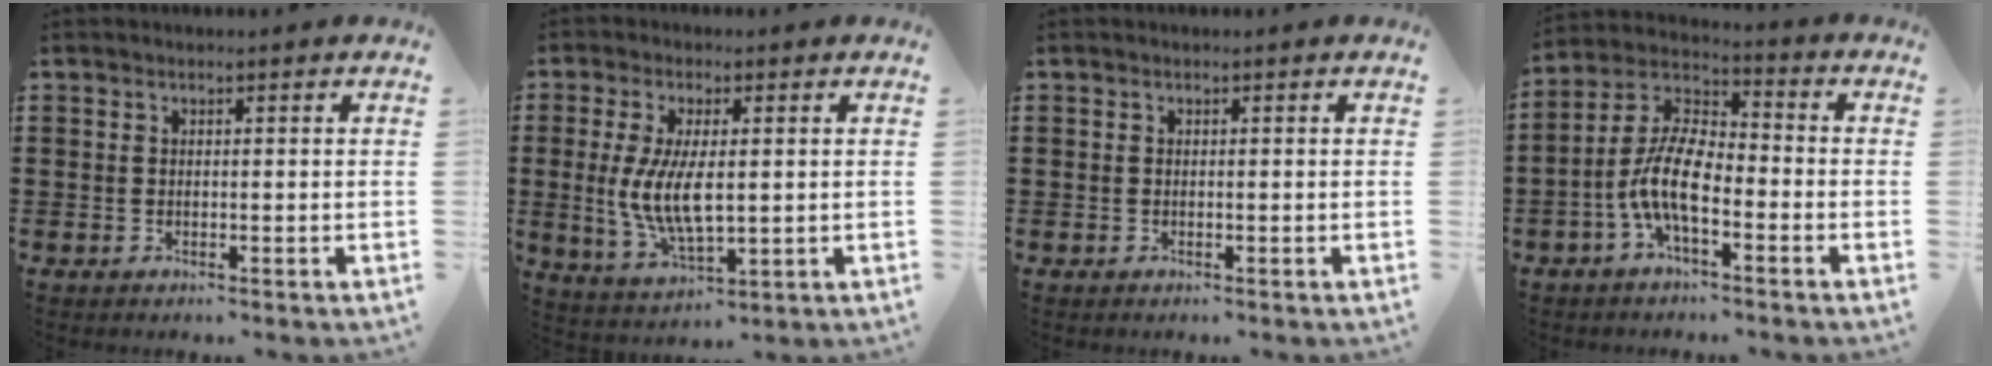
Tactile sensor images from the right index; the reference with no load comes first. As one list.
[{"total": 8.1, "force": [0.3, 3.3, 7.4], "torque": [-0.159, 0.000, 0.003]}, {"total": 0.0}, {"total": 9.6, "force": [-3.7, 3.8, 8.0], "torque": [-0.196, -0.006, -0.077]}]